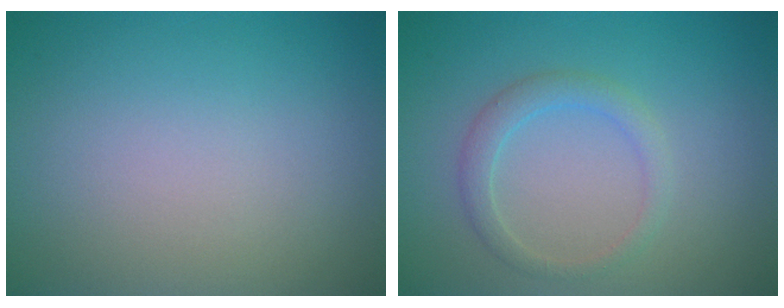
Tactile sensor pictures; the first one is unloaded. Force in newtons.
{"total": 2.0, "press": 2.0, "slide": 0.1}